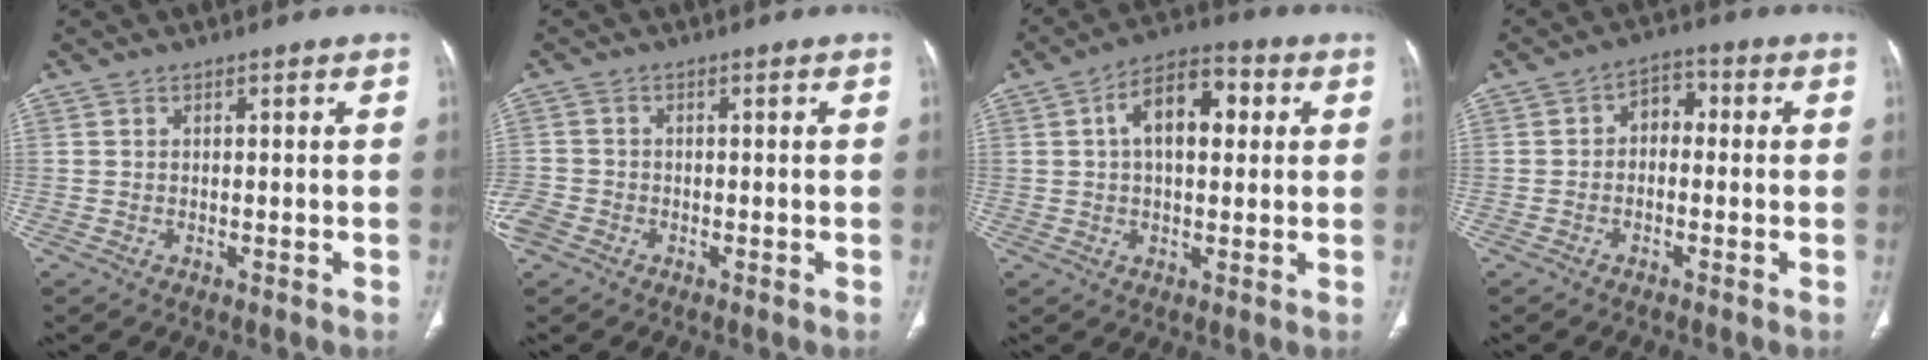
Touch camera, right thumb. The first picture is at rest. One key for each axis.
{"total": 4.5, "fx": -2.4, "fy": 3.2, "fz": 2.0, "tx": -0.055, "ty": 0.008, "tz": -0.047}
{"total": 11.3, "fx": 2.5, "fy": 6.2, "fz": 9.1, "tx": -0.131, "ty": 0.022, "tz": 0.031}
{"total": 4.5, "fx": -0.4, "fy": 3.2, "fz": 3.1, "tx": -0.030, "ty": 0.022, "tz": -0.020}